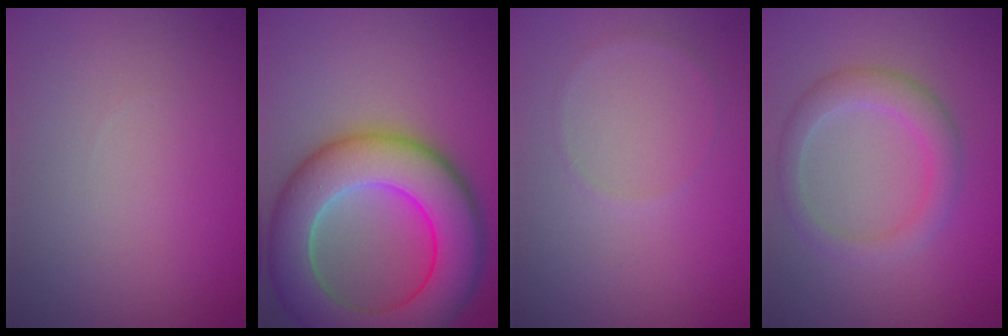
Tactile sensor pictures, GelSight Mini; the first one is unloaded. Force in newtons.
{"total": 11.6, "press": 11.6, "slide": 0.5}
{"total": 0.5, "press": 0.5, "slide": 0.1}
{"total": 3.1, "press": 3.1, "slide": 0.1}